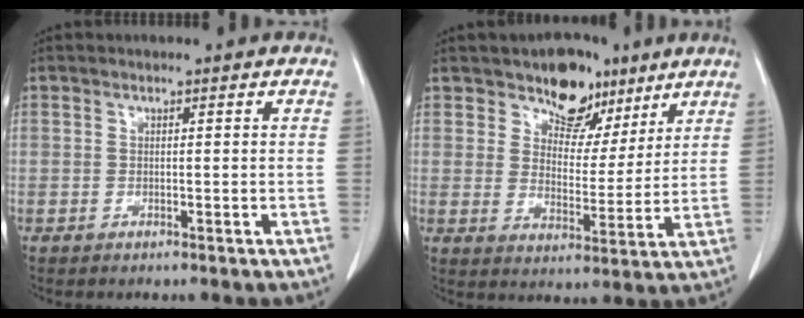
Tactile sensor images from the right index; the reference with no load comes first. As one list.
[{"total": 8.7, "force": [6.0, 5.2, 3.4], "torque": [-0.036, 0.002, 0.096]}]